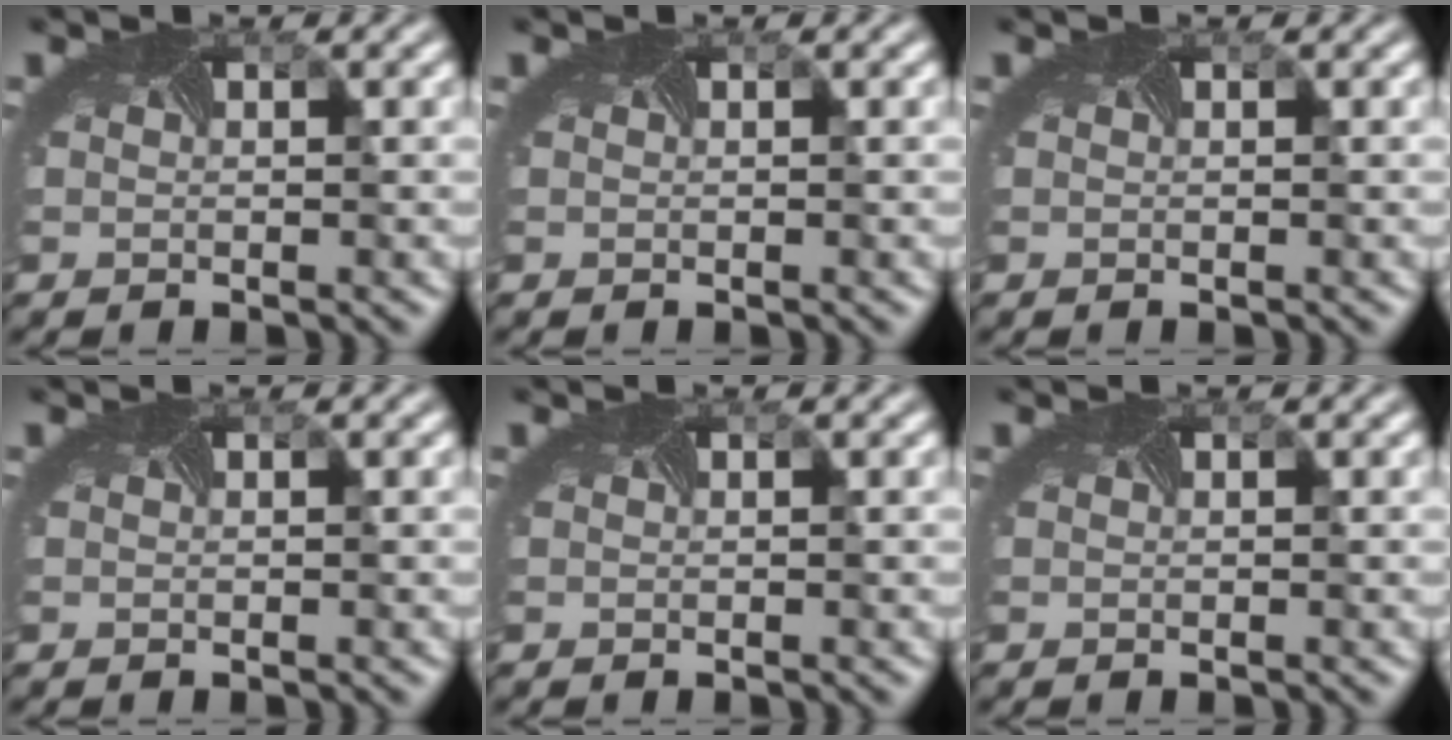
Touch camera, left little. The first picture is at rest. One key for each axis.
{"total": 0.0}
{"total": 0.0}
{"total": 0.0}
{"total": 0.0}
{"total": 0.0}